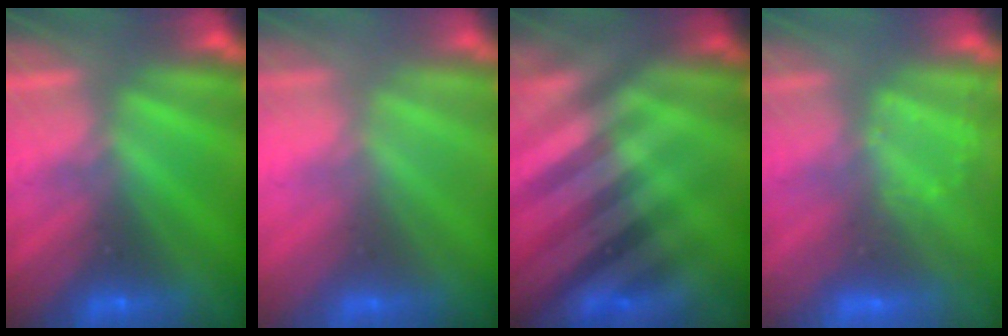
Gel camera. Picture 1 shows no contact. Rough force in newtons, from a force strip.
{"total": 2.6}
{"total": 2.8}
{"total": 3.2}